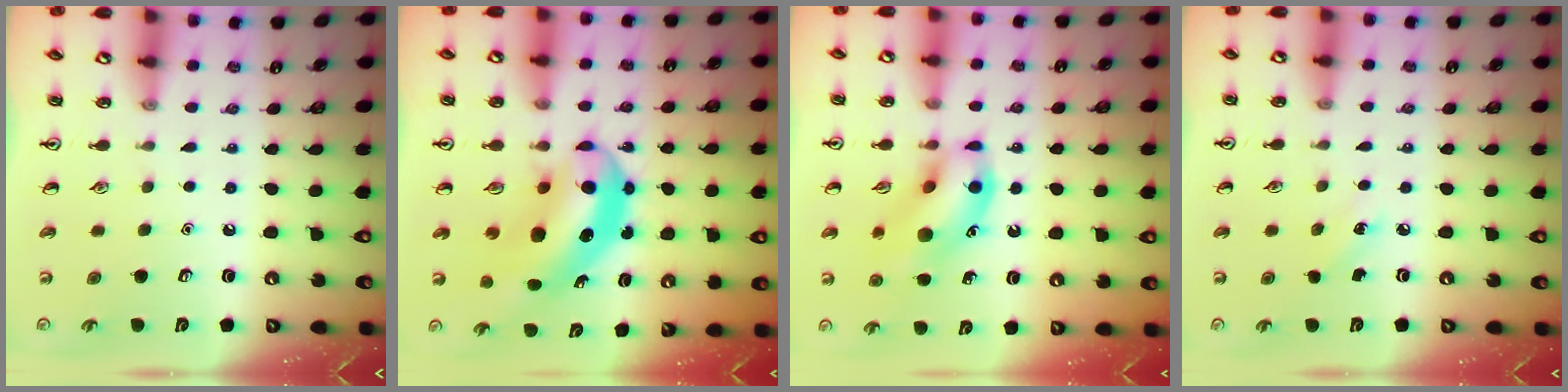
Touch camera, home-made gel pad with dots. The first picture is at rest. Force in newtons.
{"total": 9.9, "press": 9.4, "slide": 3.1}
{"total": 12.6, "press": 12.4, "slide": 2.1}
{"total": 3.8, "press": 3.6, "slide": 1.2}